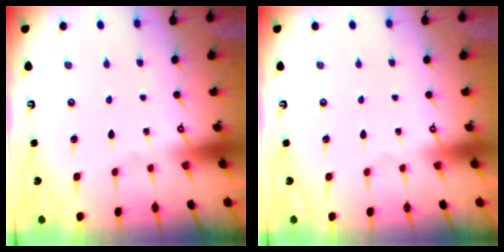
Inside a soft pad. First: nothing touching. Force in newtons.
{"total": 0.0}